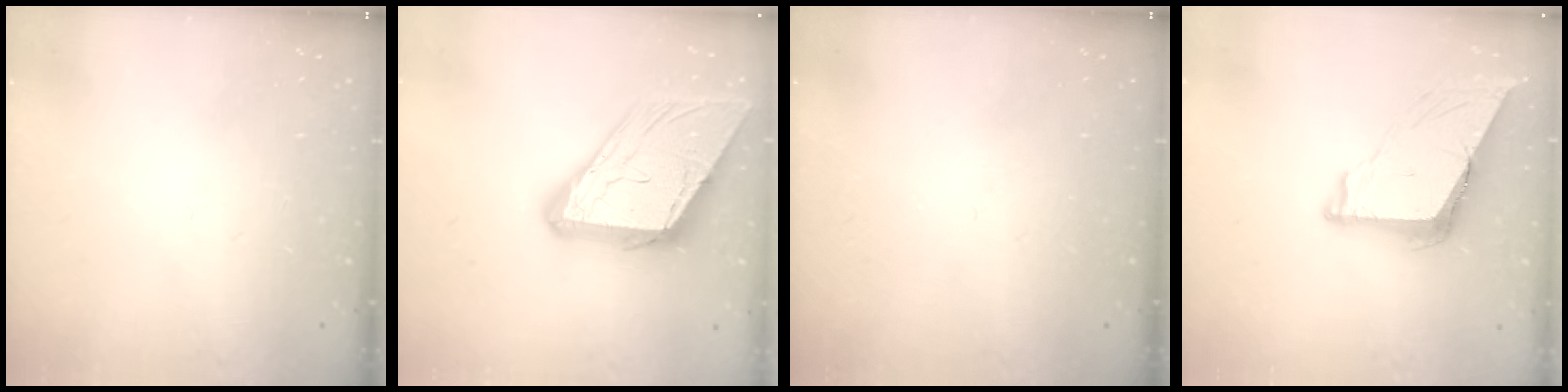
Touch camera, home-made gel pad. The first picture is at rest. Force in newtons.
{"total": 16.3, "press": 16.2, "slide": 1.9}
{"total": 0.0}
{"total": 8.4, "press": 8.4, "slide": 0.6}